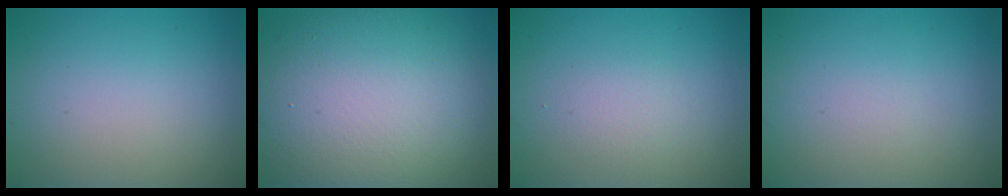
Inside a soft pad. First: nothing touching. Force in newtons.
{"total": 15.4, "press": 15.3, "slide": 1.0}
{"total": 1.3, "press": 1.3, "slide": 0.1}
{"total": 0.0}